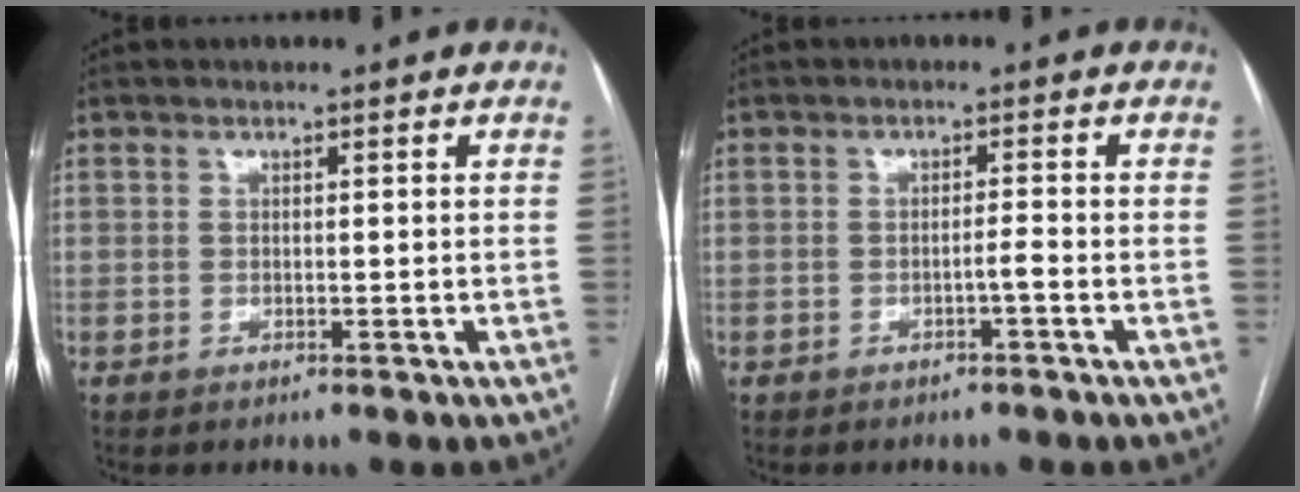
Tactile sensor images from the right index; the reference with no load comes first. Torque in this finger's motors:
{"motor_torque": [0.25, 0.01, 0.07, 0.03]}